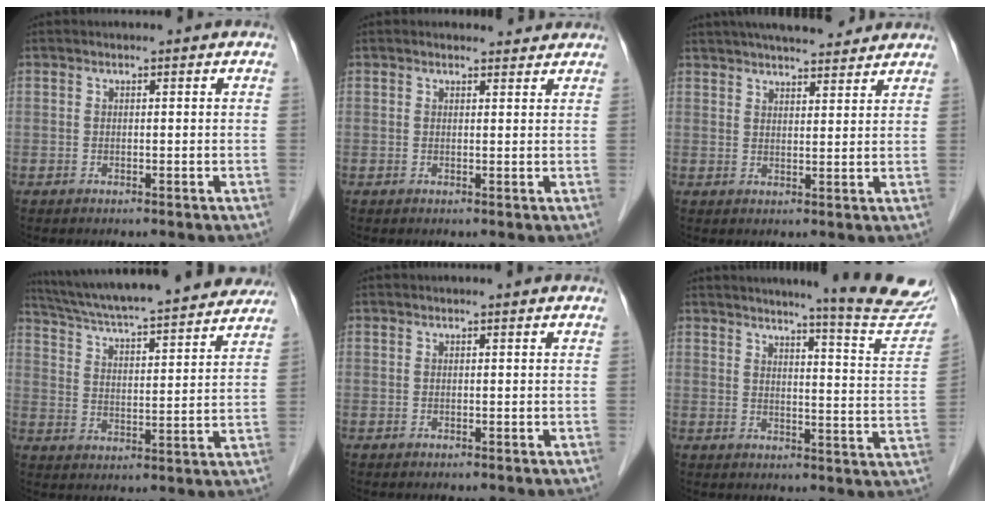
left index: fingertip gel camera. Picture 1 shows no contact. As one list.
[{"total": 2.1, "force": [2.0, 0.6, 0.1], "torque": [-0.007, 0.002, 0.021]}, {"total": 13.3, "force": [11.6, 2.6, 5.9], "torque": [-0.087, 0.031, 0.164]}, {"total": 27.6, "force": [24.8, 3.1, 11.6], "torque": [-0.196, -0.011, 0.336]}, {"total": 1.0, "force": [0.9, -0.1, 0.2], "torque": [-0.011, 0.003, 0.011]}, {"total": 16.5, "force": [15.2, -0.9, 6.3], "torque": [-0.080, -0.091, 0.166]}]